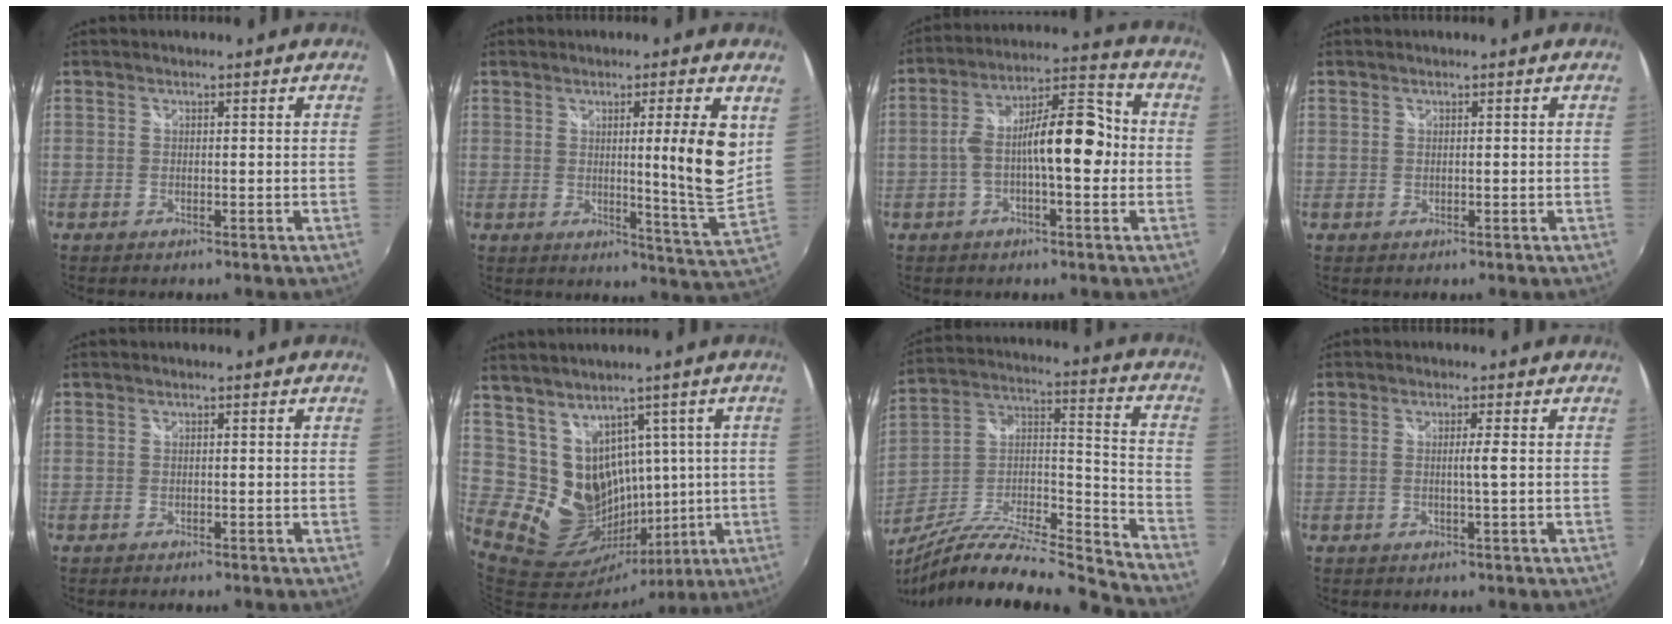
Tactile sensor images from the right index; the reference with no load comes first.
{"total": 10.4, "force": [3.0, -0.8, 9.9], "torque": [-0.146, -0.016, 0.040]}
{"total": 12.2, "force": [-1.5, 3.9, 11.5], "torque": [-0.198, 0.026, -0.028]}
{"total": 0.0}
{"total": 0.0}
{"total": 14.7, "force": [5.8, 12.5, 5.1], "torque": [-0.115, 0.008, 0.137]}
{"total": 20.2, "force": [-17.7, 1.0, 9.7], "torque": [-0.158, -0.010, -0.312]}
{"total": 2.0, "force": [-0.1, -0.7, 1.9], "torque": [-0.033, -0.004, -0.004]}